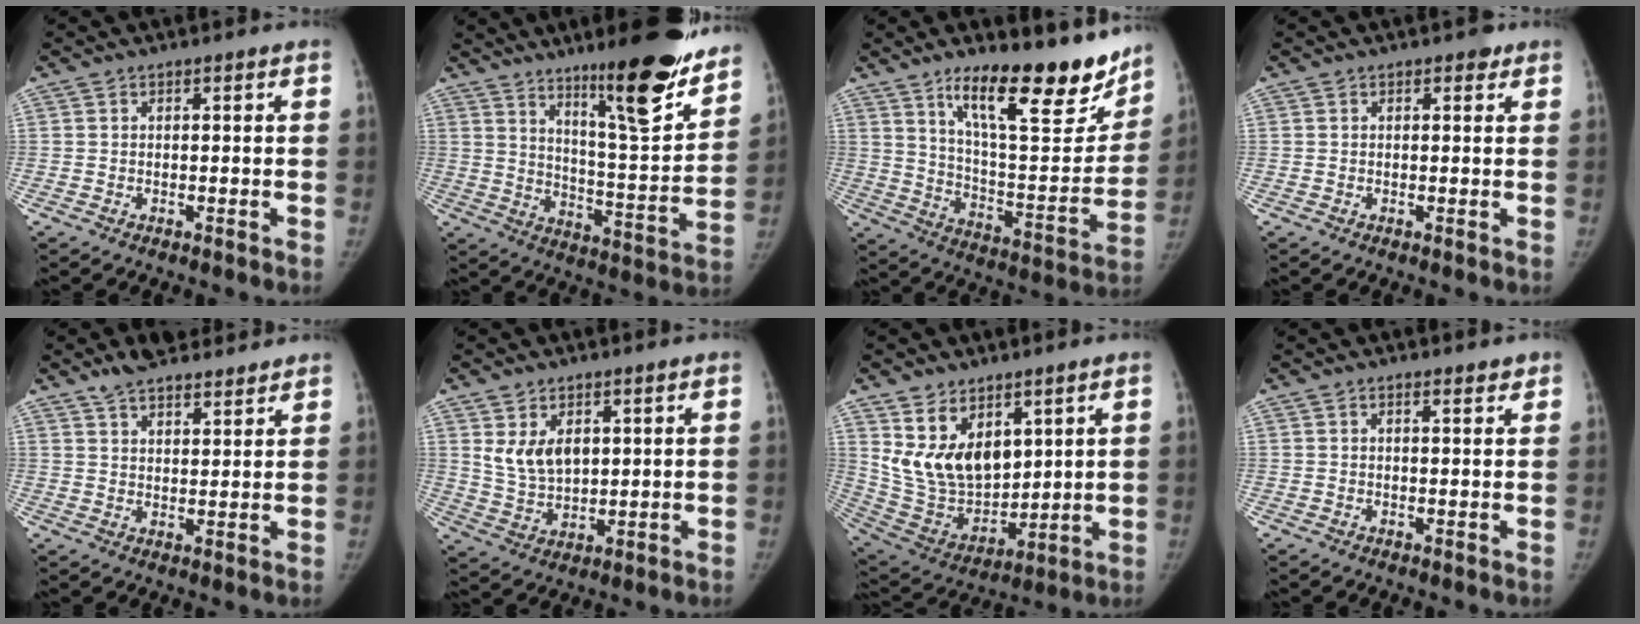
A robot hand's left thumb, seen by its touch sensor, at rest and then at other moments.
{"total": 19.0, "force": [13.7, 2.8, 12.9], "torque": [-0.150, -0.094, 0.216]}
{"total": 23.6, "force": [16.4, 7.1, 15.4], "torque": [-0.177, -0.098, 0.259]}
{"total": 1.3, "force": [0.8, 0.8, 0.6], "torque": [0.002, -0.003, 0.006]}
{"total": 9.8, "force": [7.7, 3.6, 4.8], "torque": [-0.054, -0.024, 0.129]}
{"total": 7.5, "force": [2.9, 4.6, 5.2], "torque": [-0.078, -0.019, 0.068]}
{"total": 15.3, "force": [7.0, 9.6, 9.6], "torque": [-0.138, -0.039, 0.163]}
{"total": 1.7, "force": [1.4, 0.5, 1.0], "torque": [-0.010, -0.007, 0.019]}